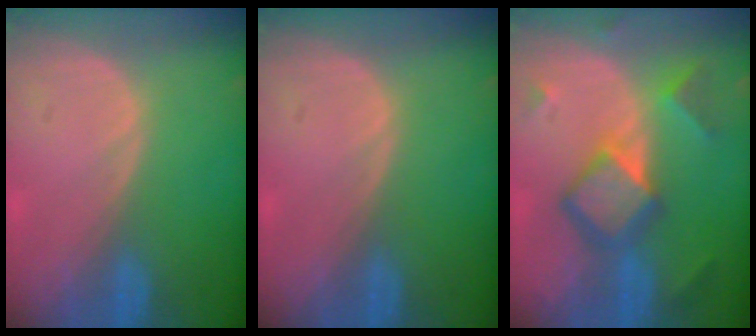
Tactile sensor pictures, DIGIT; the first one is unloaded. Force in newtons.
{"total": 0.0}
{"total": 7.9, "press": 7.9, "slide": 0.4}